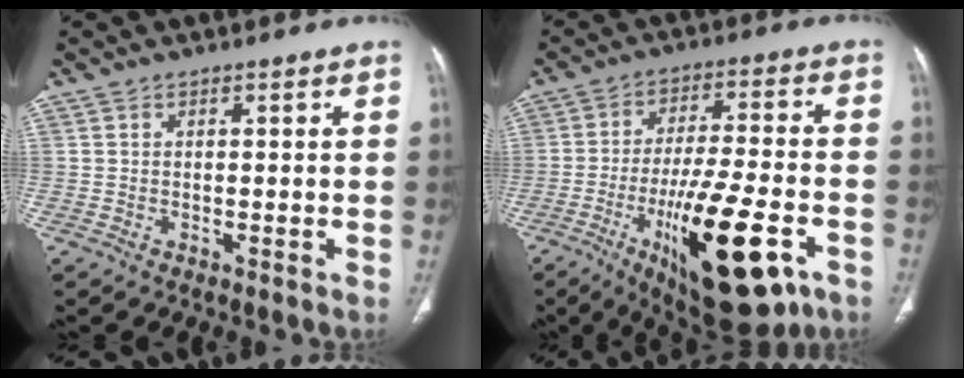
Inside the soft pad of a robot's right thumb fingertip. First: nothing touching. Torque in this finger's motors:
{"motor_torque": [4.90, 0.11, 1.93, -0.84, 0.23]}